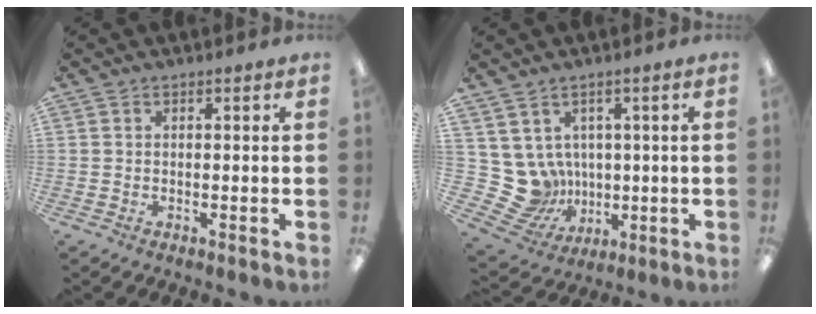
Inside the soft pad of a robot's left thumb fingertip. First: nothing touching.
{"total": 8.5, "force": [1.2, 8.2, 1.9], "torque": [-0.082, -0.027, 0.031]}